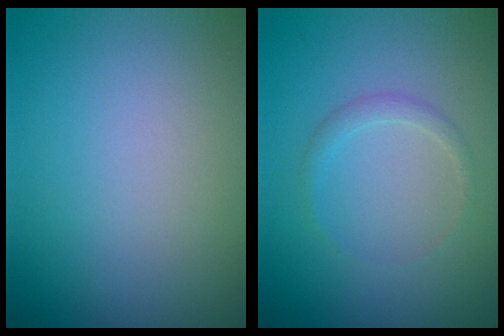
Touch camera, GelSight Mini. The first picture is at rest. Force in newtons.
{"total": 1.1, "press": 1.1, "slide": 0.0}